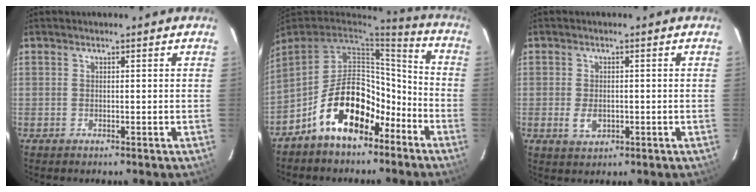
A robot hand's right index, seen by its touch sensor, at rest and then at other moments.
{"total": 13.3, "force": [-9.3, 5.0, 8.1], "torque": [-0.143, 0.023, -0.159]}
{"total": 3.4, "force": [-0.9, 2.2, 2.4], "torque": [-0.047, -0.004, -0.010]}